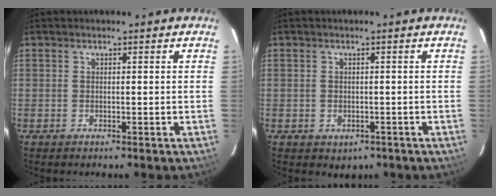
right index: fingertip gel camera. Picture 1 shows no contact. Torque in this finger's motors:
{"motor_torque": [0.48, -0.68, 0.05, 0.00]}